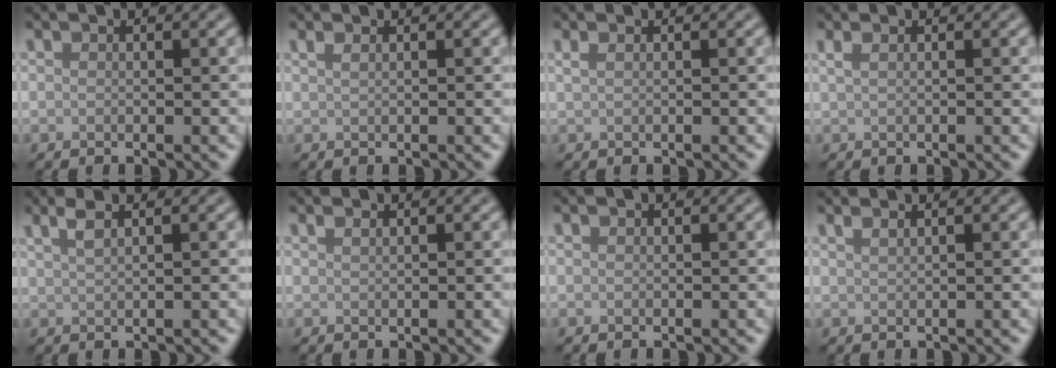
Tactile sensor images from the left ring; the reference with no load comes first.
{"total": 1.4, "force": [0.9, 0.7, 0.9], "torque": [-0.008, -0.005, 0.005]}
{"total": 1.0, "force": [0.5, 0.5, 0.8], "torque": [-0.013, -0.001, 0.006]}
{"total": 1.4, "force": [0.7, 0.7, 1.0], "torque": [-0.018, -0.005, 0.007]}
{"total": 2.6, "force": [1.7, 1.0, 1.8], "torque": [-0.018, 0.007, 0.011]}
{"total": 0.7, "force": [0.5, 0.3, 0.4], "torque": [-0.004, -0.001, 0.006]}
{"total": 0.0}
{"total": 1.9, "force": [1.3, 0.8, 1.0], "torque": [0.000, -0.001, 0.003]}